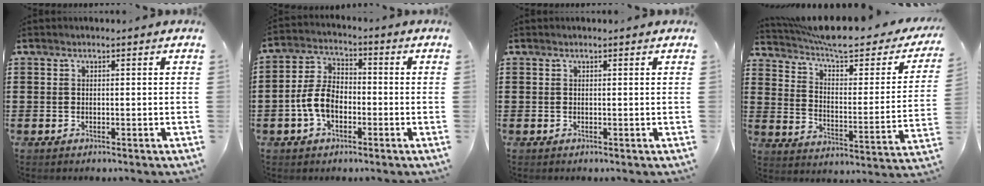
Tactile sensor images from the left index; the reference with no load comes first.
{"total": 6.5, "force": [-2.1, 4.0, 4.6], "torque": [-0.116, 0.004, -0.049]}
{"total": 0.0}
{"total": 7.5, "force": [6.5, 1.1, 3.6], "torque": [-0.094, -0.048, 0.109]}